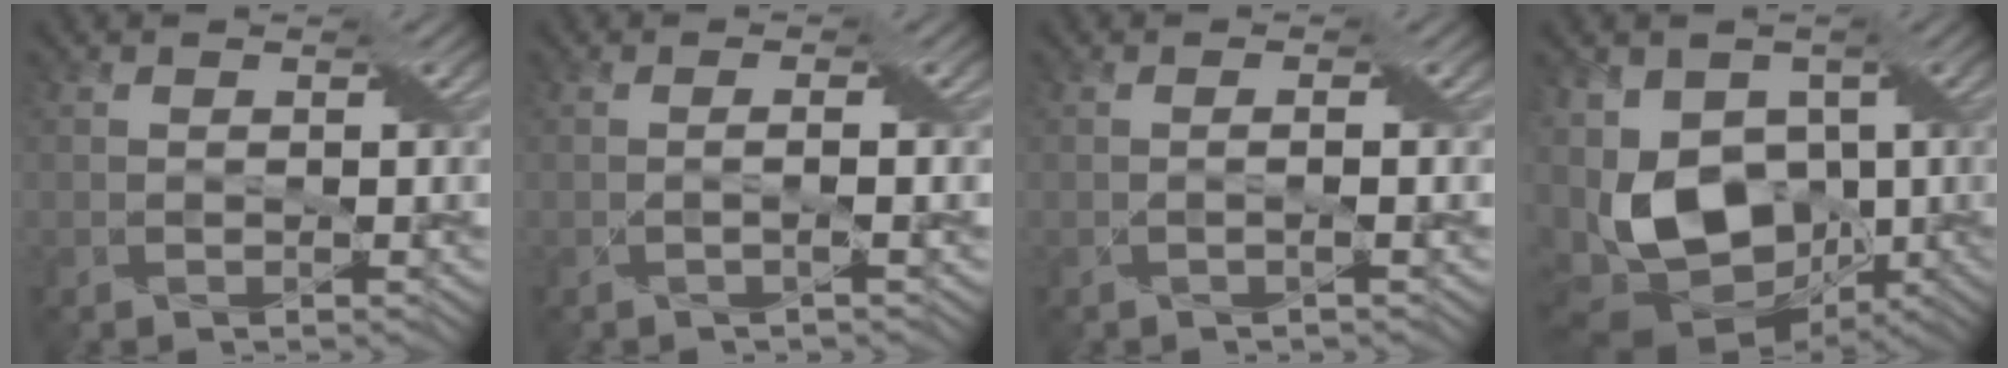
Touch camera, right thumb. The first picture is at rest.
{"total": 1.5, "force": [-0.1, 0.1, 1.5], "torque": [-0.027, 0.007, -0.008]}
{"total": 1.2, "force": [-0.1, 0.0, 1.2], "torque": [-0.021, 0.006, -0.004]}
{"total": 12.3, "force": [-1.9, 8.0, 9.1], "torque": [-0.194, 0.000, -0.044]}